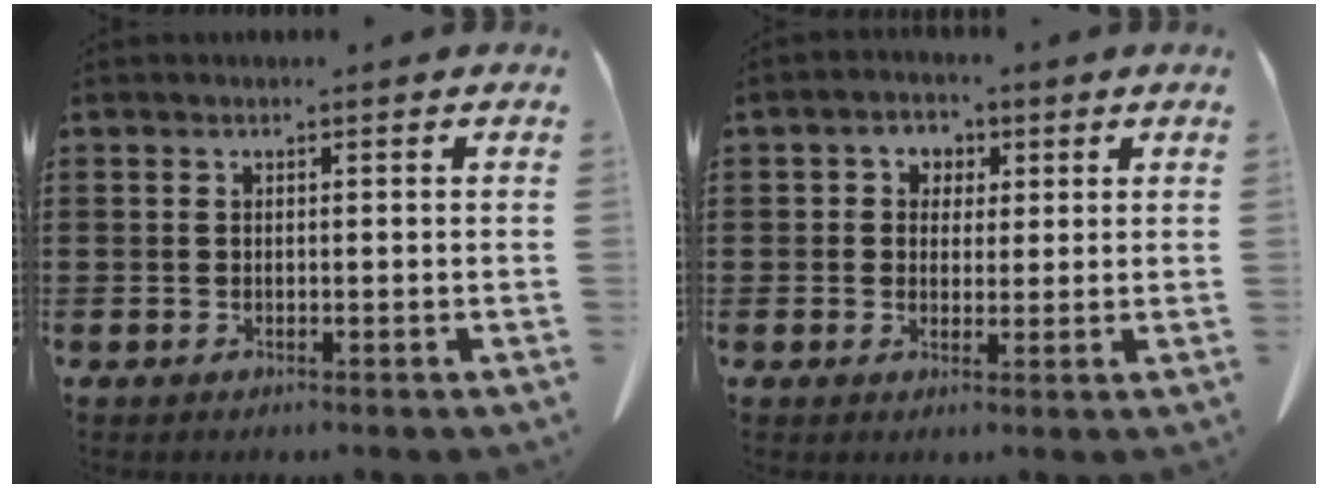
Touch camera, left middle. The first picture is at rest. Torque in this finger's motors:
{"motor_torque": [0.24, 0.23, 0.10, 0.06]}